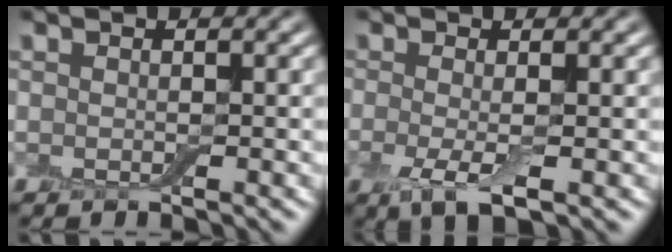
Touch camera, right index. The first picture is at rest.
{"total": 3.1, "force": [-0.7, 0.9, 2.9], "torque": [-0.063, -0.011, -0.016]}